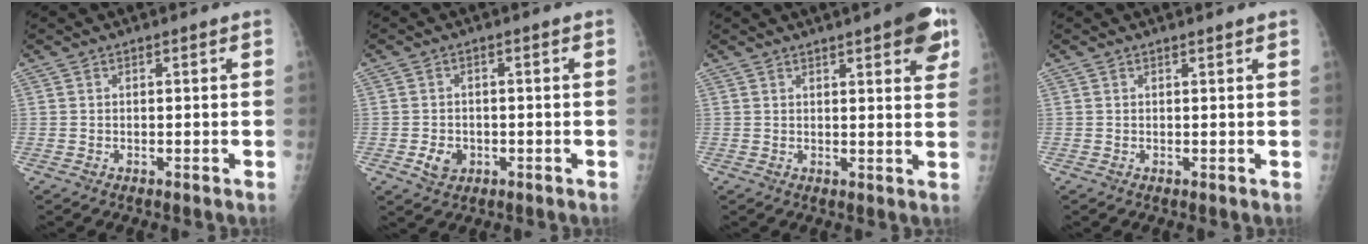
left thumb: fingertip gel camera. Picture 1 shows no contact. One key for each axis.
{"total": 3.7, "fx": -1.1, "fy": 2.9, "fz": 1.9, "tx": -0.025, "ty": 0.003, "tz": -0.013}
{"total": 9.0, "fx": 4.7, "fy": 2.3, "fz": 7.2, "tx": -0.069, "ty": -0.014, "tz": 0.052}
{"total": 1.1, "fx": 0.9, "fy": 0.0, "fz": 0.5, "tx": -0.004, "ty": 0.001, "tz": 0.015}